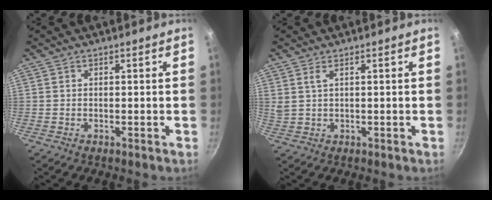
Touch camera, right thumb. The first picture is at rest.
{"total": 2.3, "force": [1.1, 0.9, 1.8], "torque": [-0.037, -0.003, 0.027]}